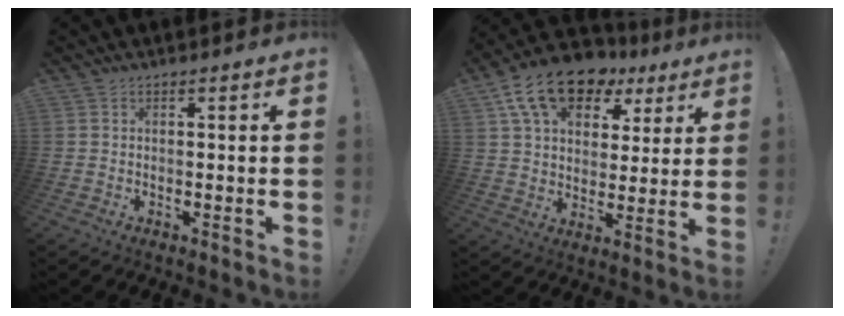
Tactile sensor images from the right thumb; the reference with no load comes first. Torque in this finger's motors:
{"motor_torque": [-0.19, 2.36, 1.40, 0.38, 0.08]}